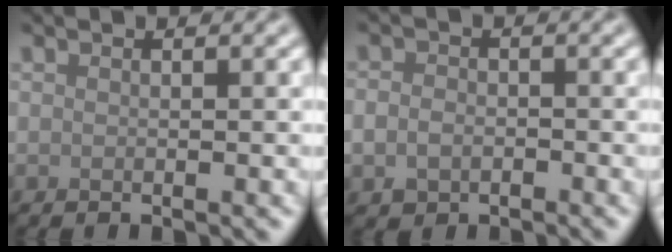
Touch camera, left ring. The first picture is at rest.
{"total": 2.3, "force": [-0.8, 1.8, 1.1], "torque": [-0.016, -0.004, -0.019]}